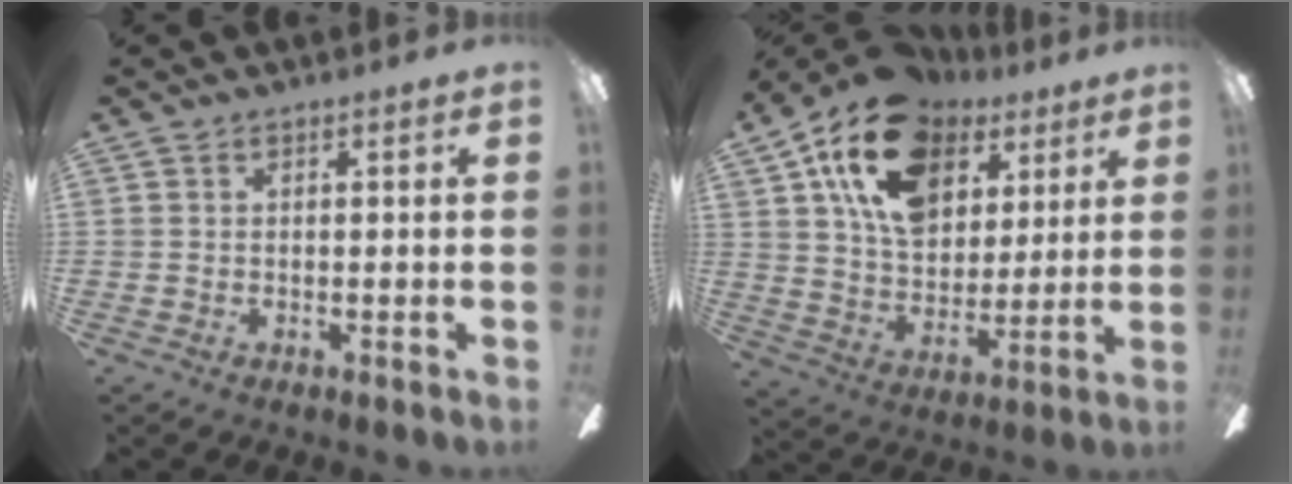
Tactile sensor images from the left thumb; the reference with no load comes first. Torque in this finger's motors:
{"motor_torque": [0.66, 0.92, 1.59, -1.18, 0.19]}